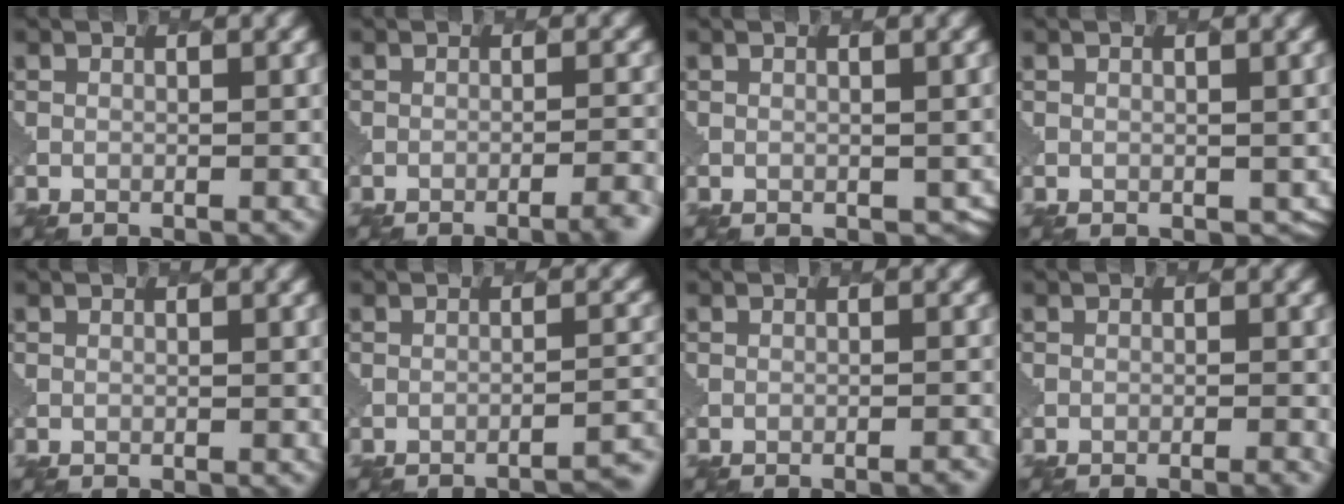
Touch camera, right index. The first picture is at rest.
{"total": 3.9, "force": [-2.8, 1.1, 2.6], "torque": [-0.019, 0.011, -0.036]}
{"total": 2.9, "force": [-0.8, 2.3, 1.6], "torque": [-0.006, -0.011, 0.000]}
{"total": 2.5, "force": [-0.3, 2.1, 1.4], "torque": [-0.007, -0.008, 0.004]}
{"total": 0.0}
{"total": 3.9, "force": [-3.5, 0.5, 1.6], "torque": [-0.014, 0.017, -0.056]}
{"total": 1.5, "force": [-1.2, 0.4, 0.7], "torque": [0.004, 0.012, -0.024]}
{"total": 2.2, "force": [-1.1, 0.8, 1.7], "torque": [-0.006, 0.009, -0.015]}